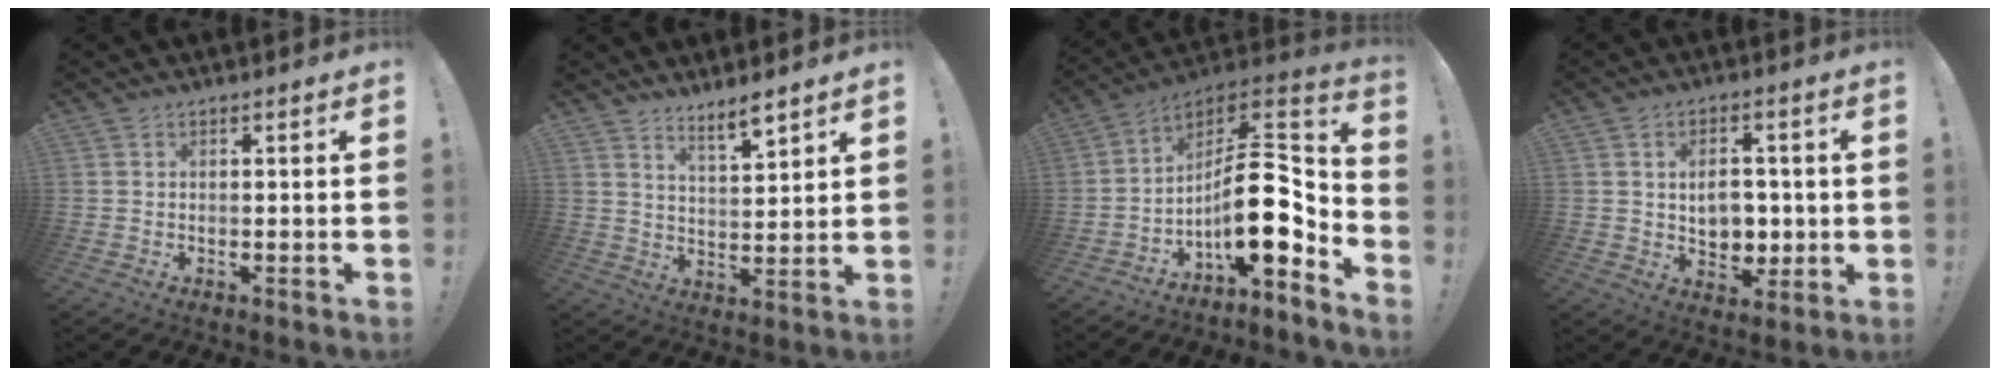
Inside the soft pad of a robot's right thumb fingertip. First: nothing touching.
{"total": 6.5, "force": [5.5, 0.7, 3.5], "torque": [-0.048, -0.043, 0.093]}
{"total": 18.9, "force": [-3.2, 7.9, 16.9], "torque": [-0.269, 0.003, -0.053]}
{"total": 8.0, "force": [0.6, 6.5, 4.7], "torque": [-0.061, -0.001, 0.016]}